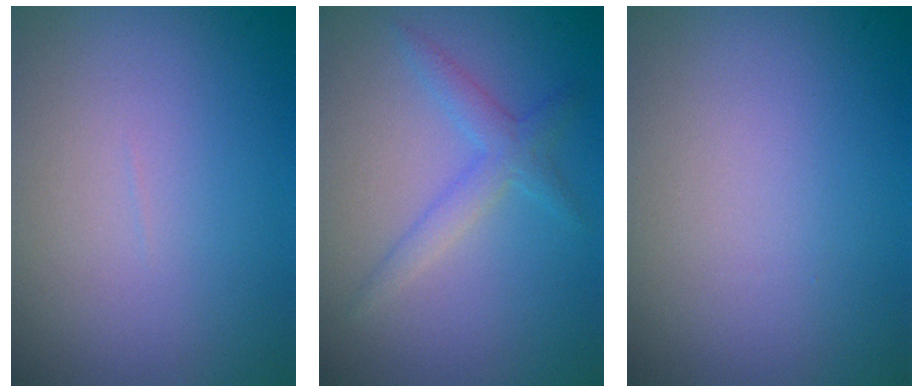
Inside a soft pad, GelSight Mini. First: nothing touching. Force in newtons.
{"total": 2.2, "press": 2.2, "slide": 0.2}
{"total": 0.0}